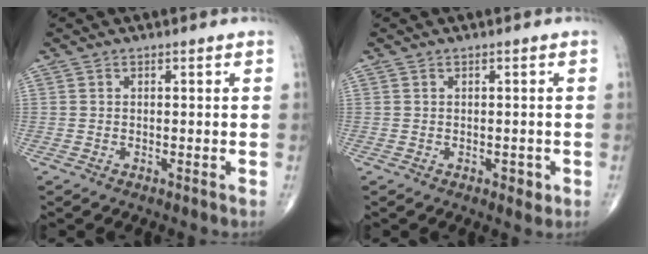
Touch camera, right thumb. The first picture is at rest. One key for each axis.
{"total": 1.6, "fx": -0.4, "fy": 1.0, "fz": 1.2, "tx": -0.007, "ty": -0.001, "tz": -0.005}